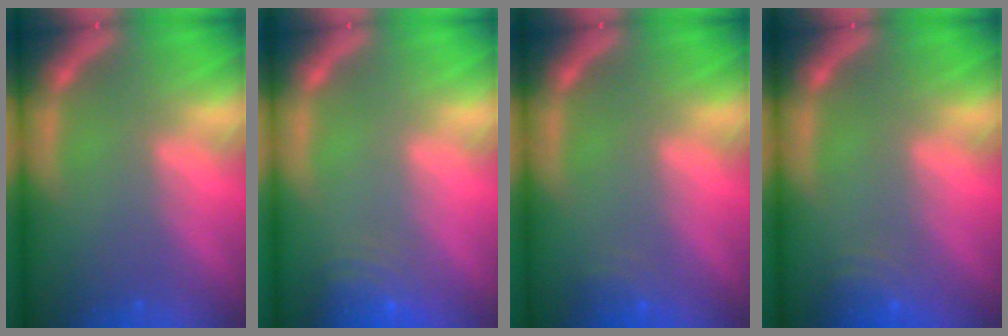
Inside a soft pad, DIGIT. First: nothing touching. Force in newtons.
{"total": 5.6}
{"total": 1.9}
{"total": 3.5}